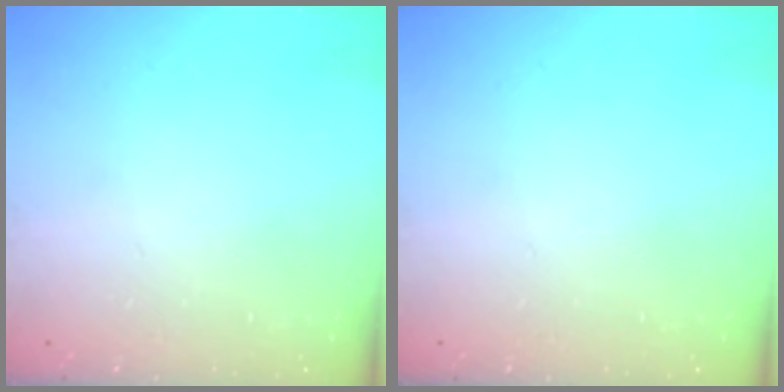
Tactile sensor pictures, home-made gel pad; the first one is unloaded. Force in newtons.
{"total": 0.0}